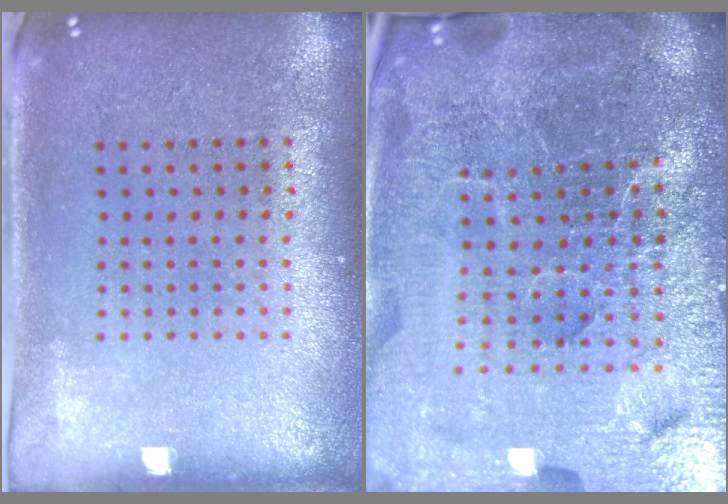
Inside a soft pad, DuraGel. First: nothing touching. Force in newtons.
{"total": 7.2, "press": 6.2, "slide": 3.7}